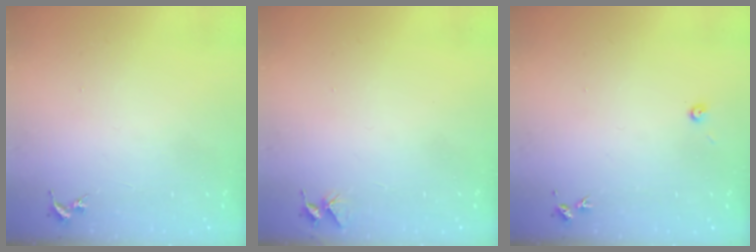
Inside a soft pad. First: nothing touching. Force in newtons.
{"total": 4.0, "press": 4.0, "slide": 0.3}
{"total": 3.5, "press": 3.5, "slide": 0.3}